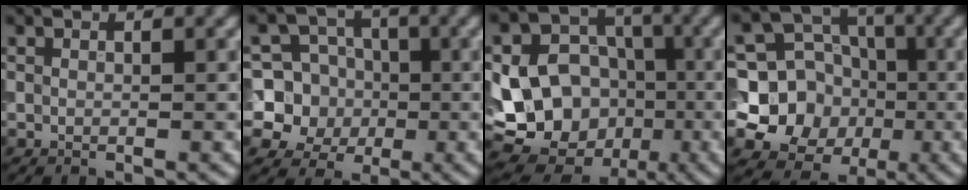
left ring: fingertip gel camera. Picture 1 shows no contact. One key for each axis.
{"total": 8.0, "fx": -0.2, "fy": 7.7, "fz": 2.2, "tx": -0.043, "ty": 0.025, "tz": -0.037}
{"total": 15.4, "fx": -3.2, "fy": 13.9, "fz": 5.8, "tx": -0.123, "ty": -0.031, "tz": -0.052}
{"total": 8.9, "fx": -1.0, "fy": 8.2, "fz": 3.4, "tx": -0.050, "ty": -0.014, "tz": -0.034}